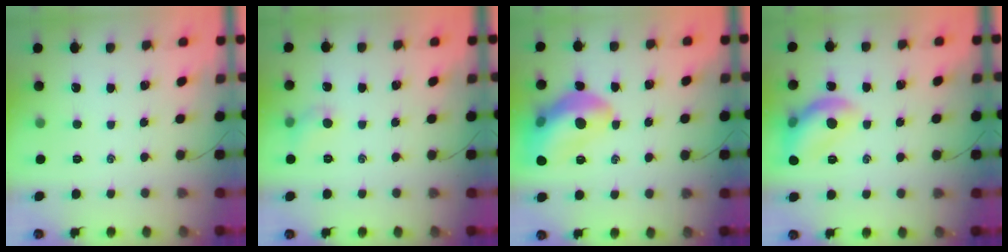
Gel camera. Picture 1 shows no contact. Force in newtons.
{"total": 5.3, "press": 5.1, "slide": 1.4}
{"total": 15.7, "press": 15.6, "slide": 1.9}
{"total": 12.4, "press": 12.4, "slide": 0.4}